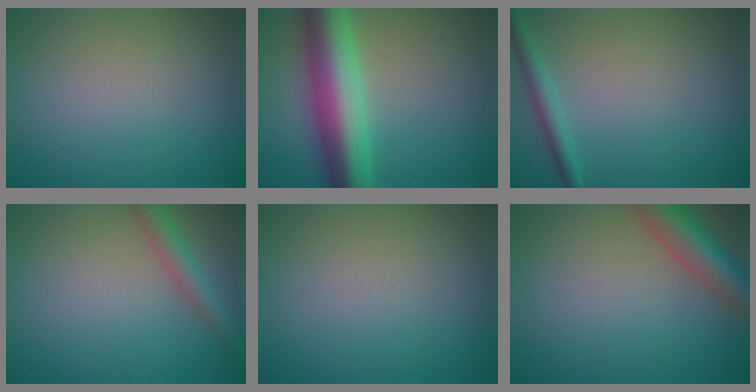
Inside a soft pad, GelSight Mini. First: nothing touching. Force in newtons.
{"total": 9.8, "press": 9.8, "slide": 0.1}
{"total": 2.0, "press": 2.0, "slide": 0.1}
{"total": 2.8, "press": 2.8, "slide": 0.1}
{"total": 0.0}
{"total": 5.9, "press": 5.8, "slide": 0.3}